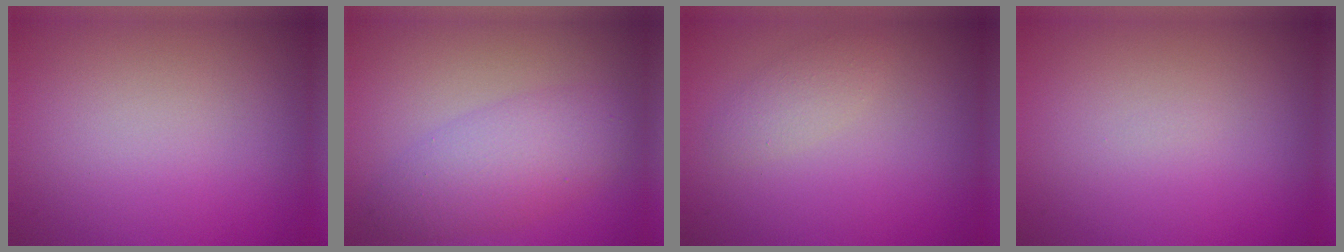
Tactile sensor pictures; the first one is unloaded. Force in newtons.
{"total": 4.3, "press": 4.3, "slide": 0.0}
{"total": 1.6, "press": 1.6, "slide": 0.0}
{"total": 0.0}